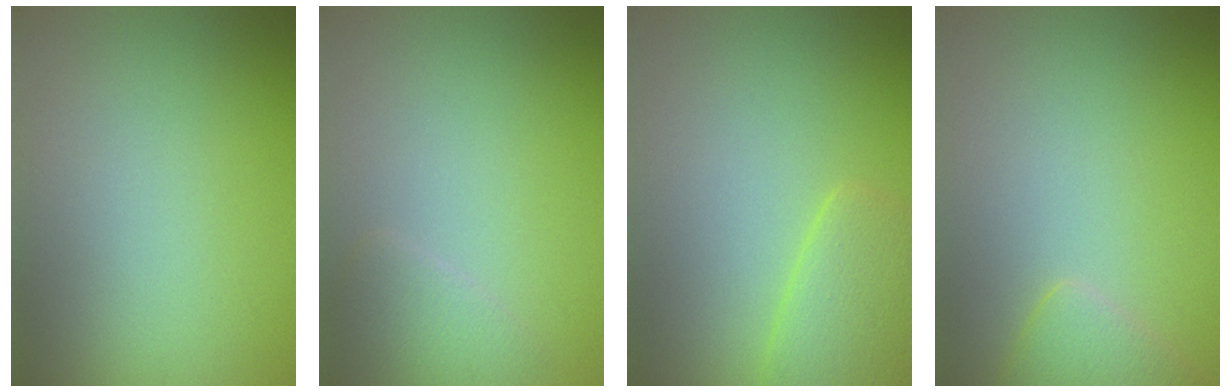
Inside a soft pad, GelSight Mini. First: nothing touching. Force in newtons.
{"total": 1.6, "press": 1.6, "slide": 0.2}
{"total": 3.7, "press": 3.6, "slide": 0.2}
{"total": 2.3, "press": 2.2, "slide": 0.2}